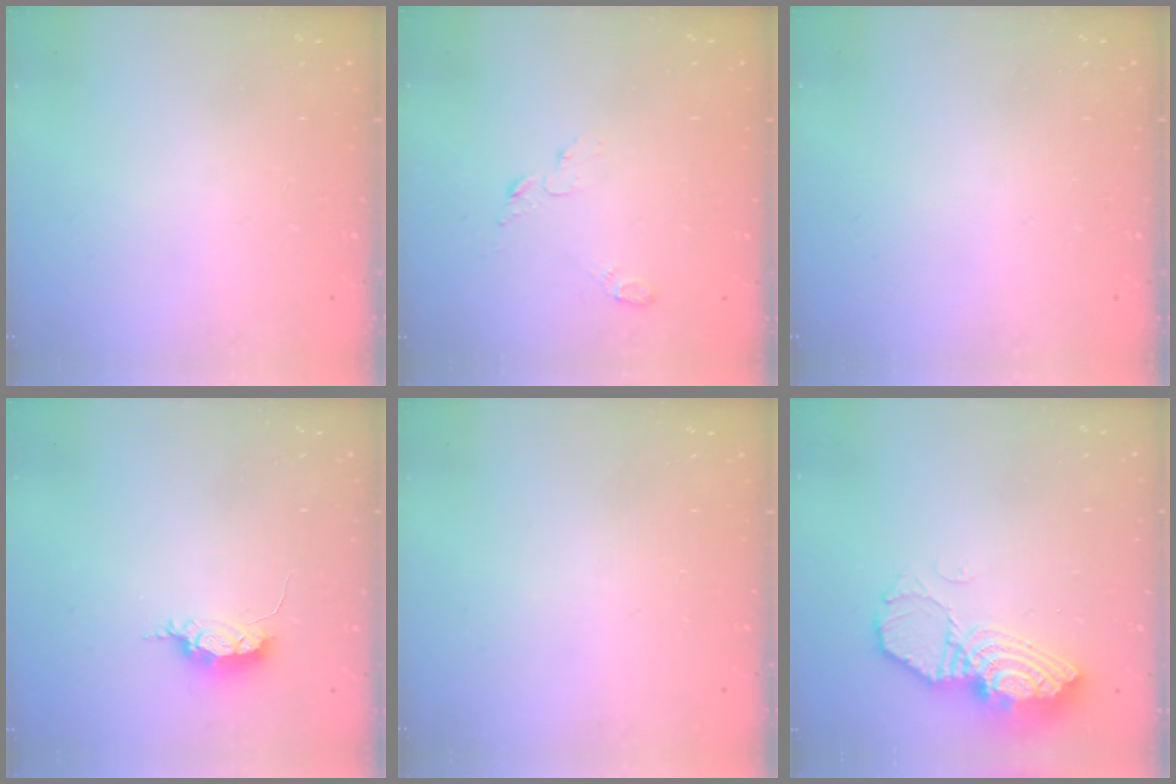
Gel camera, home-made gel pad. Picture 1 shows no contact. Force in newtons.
{"total": 3.7, "press": 3.7, "slide": 0.3}
{"total": 0.0}
{"total": 4.8, "press": 4.7, "slide": 0.9}
{"total": 0.0}
{"total": 12.0, "press": 11.9, "slide": 0.7}